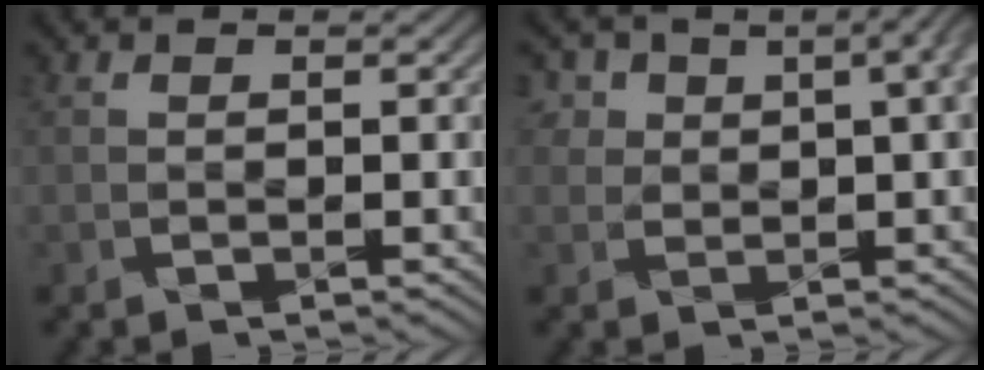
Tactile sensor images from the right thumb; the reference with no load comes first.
{"total": 7.2, "force": [3.3, 4.2, 4.7], "torque": [-0.088, 0.022, 0.043]}